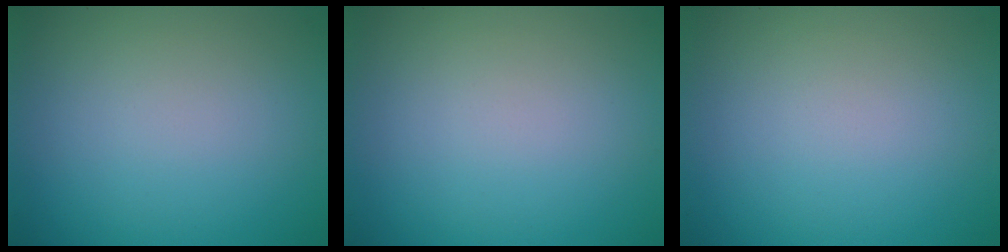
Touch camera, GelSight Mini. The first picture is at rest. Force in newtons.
{"total": 0.0}
{"total": 0.0}